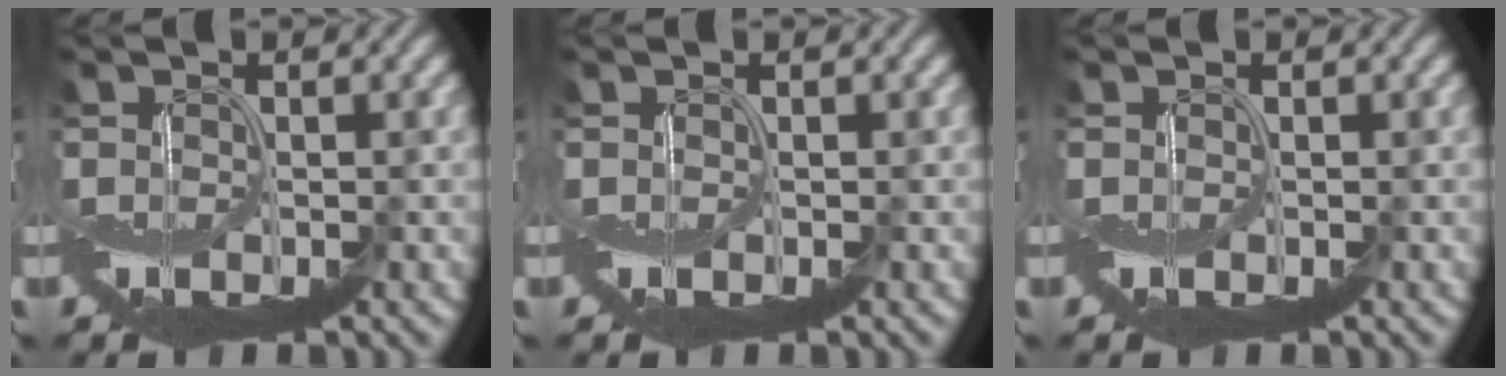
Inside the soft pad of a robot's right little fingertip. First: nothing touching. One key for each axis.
{"total": 0.0}
{"total": 0.0}